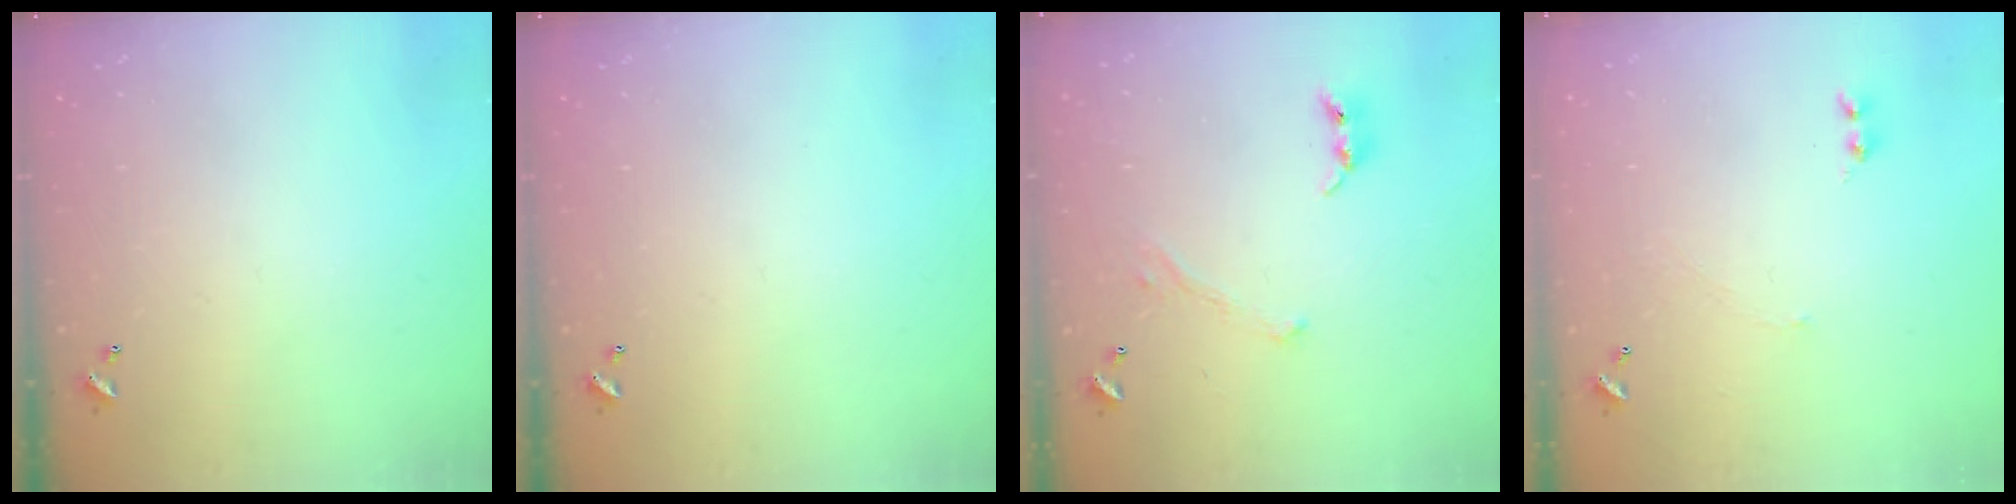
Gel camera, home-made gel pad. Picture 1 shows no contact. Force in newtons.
{"total": 0.0}
{"total": 1.8, "press": 1.6, "slide": 0.9}
{"total": 2.6, "press": 2.6, "slide": 0.6}